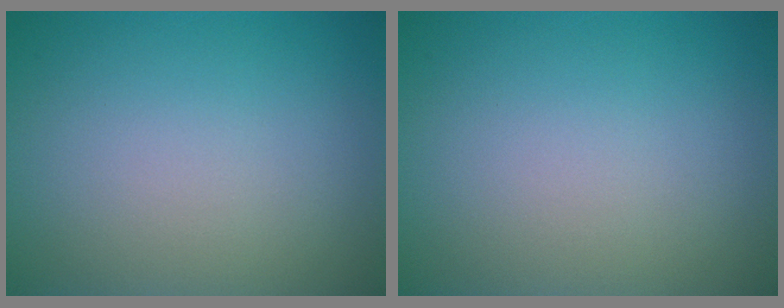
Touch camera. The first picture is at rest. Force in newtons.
{"total": 0.0}